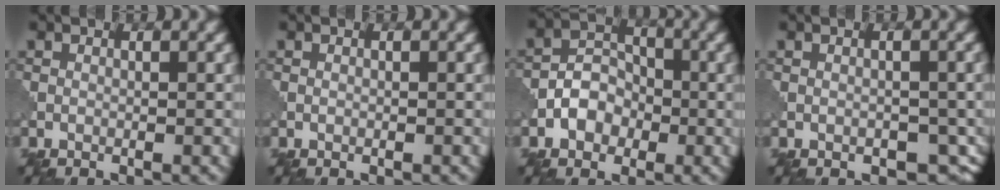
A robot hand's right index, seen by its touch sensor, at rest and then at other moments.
{"total": 0.0}
{"total": 3.4, "force": [-1.3, 2.7, 1.6], "torque": [-0.020, 0.009, -0.024]}
{"total": 2.9, "force": [-0.9, 2.0, 1.9], "torque": [-0.025, -0.013, -0.009]}